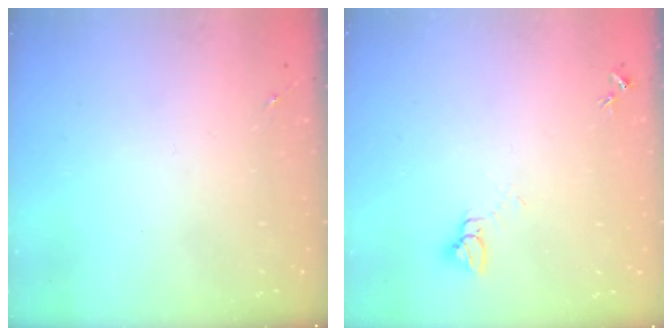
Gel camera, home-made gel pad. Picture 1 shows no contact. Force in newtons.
{"total": 4.1, "press": 4.1, "slide": 0.2}